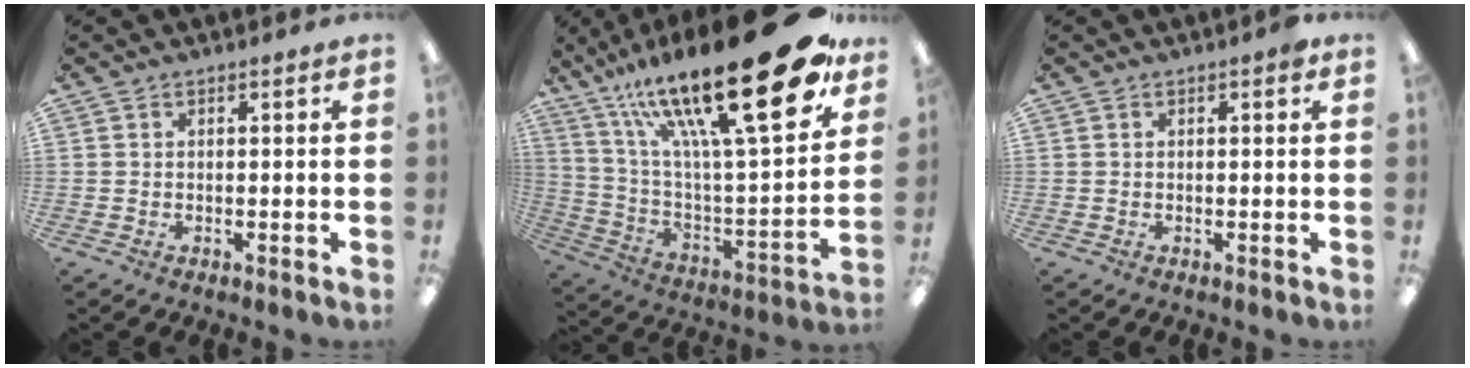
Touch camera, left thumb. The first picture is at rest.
{"total": 31.6, "force": [18.3, 8.6, 24.2], "torque": [-0.394, -0.108, 0.299]}
{"total": 1.3, "force": [0.6, 0.3, 1.0], "torque": [-0.015, 0.000, 0.008]}